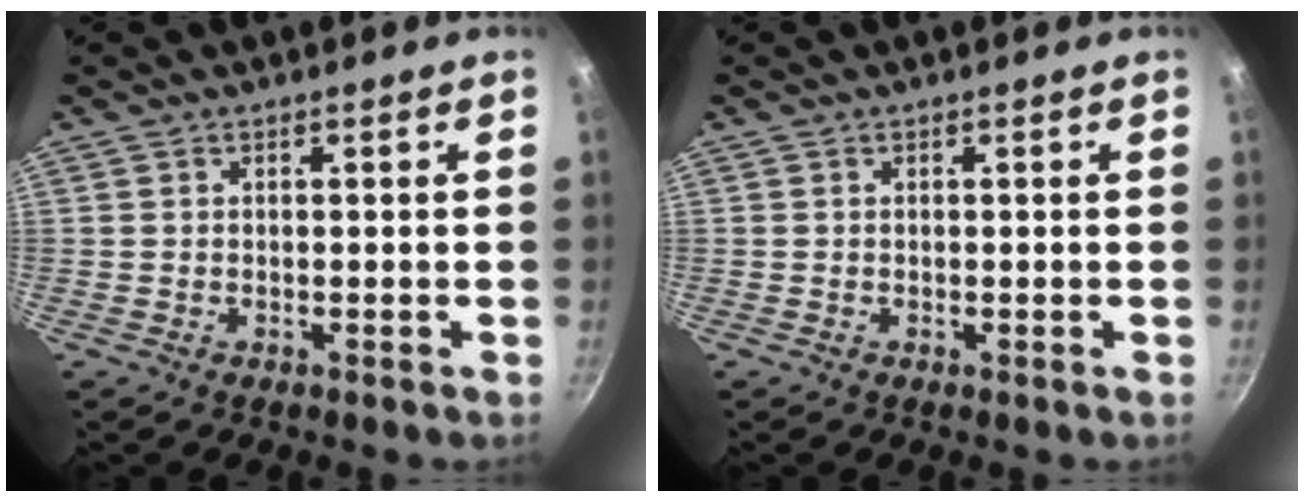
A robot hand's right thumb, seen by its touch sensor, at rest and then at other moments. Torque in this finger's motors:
{"motor_torque": [-0.27, 0.05, -0.31, 0.14, 0.02]}